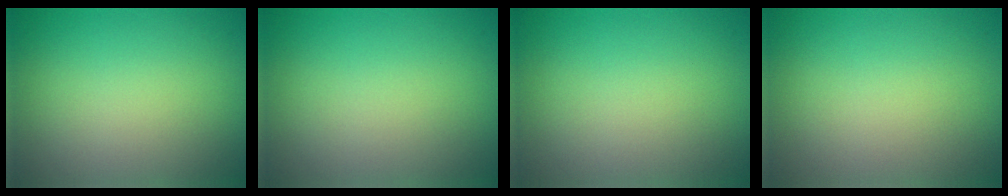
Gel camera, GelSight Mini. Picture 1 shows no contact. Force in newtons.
{"total": 0.0}
{"total": 0.0}
{"total": 0.0}